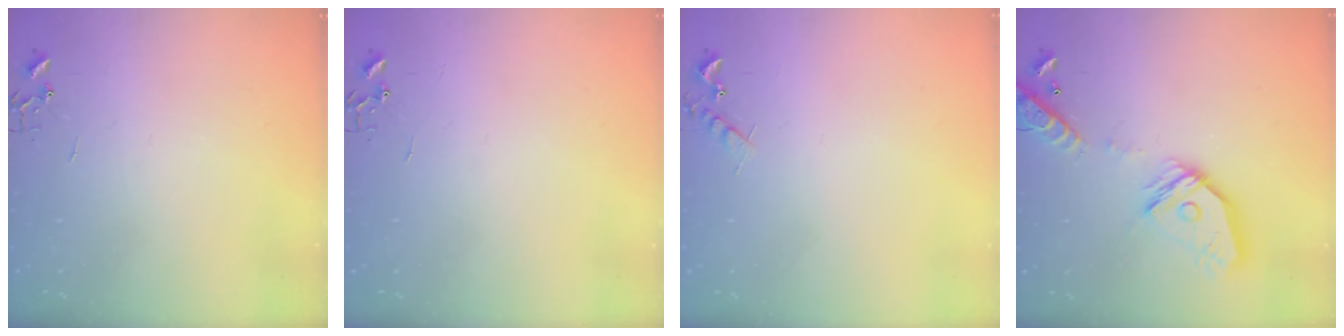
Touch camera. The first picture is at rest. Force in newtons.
{"total": 0.0}
{"total": 6.1, "press": 6.0, "slide": 0.9}
{"total": 17.2, "press": 17.0, "slide": 2.2}